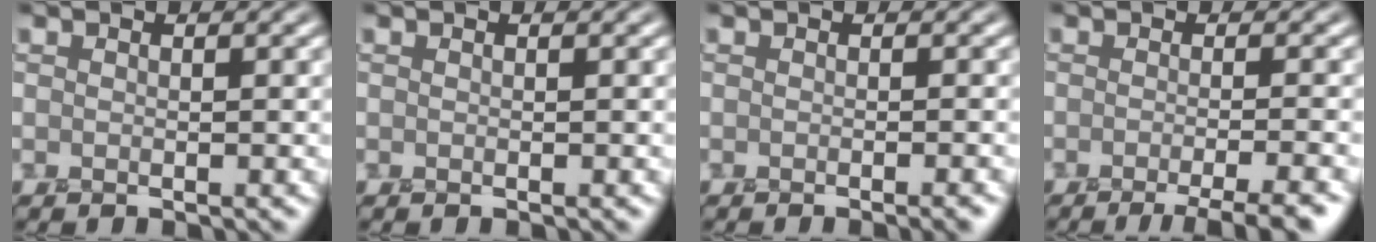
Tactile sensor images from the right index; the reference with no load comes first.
{"total": 0.0}
{"total": 1.5, "force": [-0.7, 0.3, 1.3], "torque": [-0.006, -0.002, -0.011]}
{"total": 4.7, "force": [-2.7, 1.0, 3.7], "torque": [-0.036, -0.001, -0.042]}